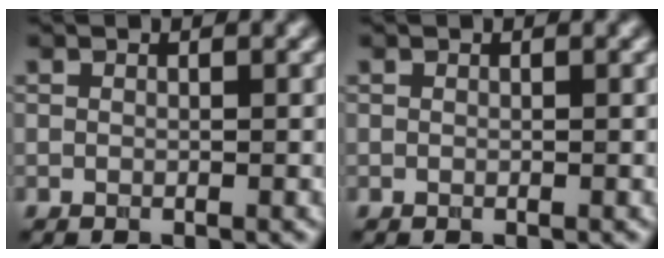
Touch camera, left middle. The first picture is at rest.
{"total": 0.0}